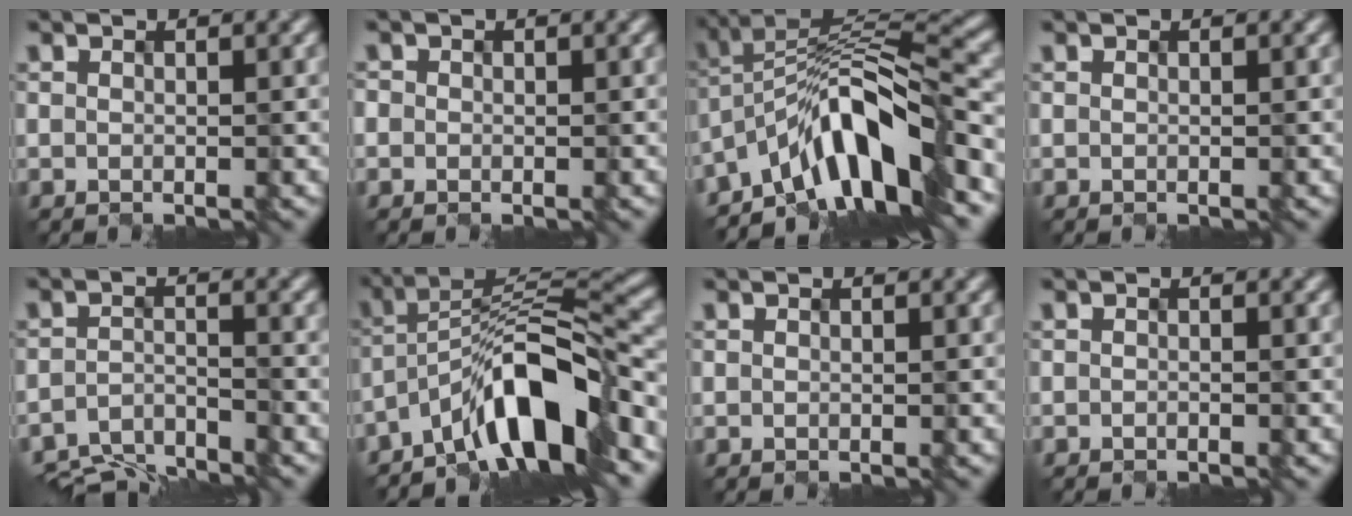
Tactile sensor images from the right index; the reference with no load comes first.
{"total": 0.6, "force": [-0.2, 0.6, -0.1], "torque": [0.001, -0.001, 0.003]}
{"total": 9.2, "force": [-5.7, 2.3, 6.8], "torque": [-0.098, 0.020, -0.108]}
{"total": 0.0}
{"total": 5.2, "force": [-5.1, 0.6, 0.8], "torque": [-0.022, -0.014, -0.089]}
{"total": 9.3, "force": [-6.0, 2.2, 6.8], "torque": [-0.105, 0.019, -0.111]}
{"total": 0.0}
{"total": 0.5, "force": [-0.5, -0.2, -0.1], "torque": [-0.002, 0.003, -0.009]}